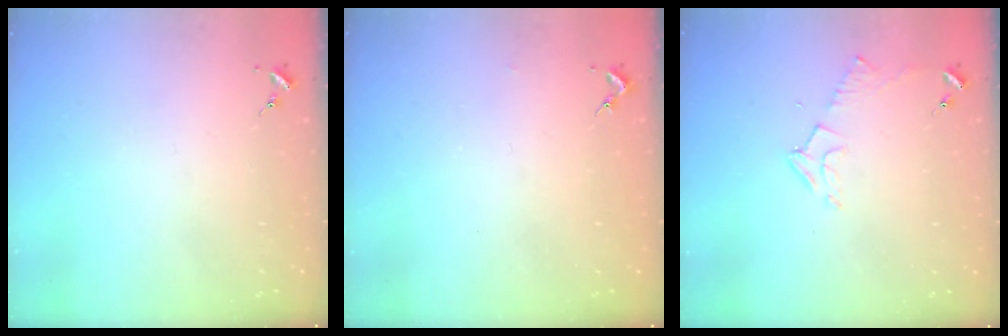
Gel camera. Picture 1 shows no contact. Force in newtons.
{"total": 1.3, "press": 1.3, "slide": 0.1}
{"total": 5.9, "press": 5.9, "slide": 0.8}